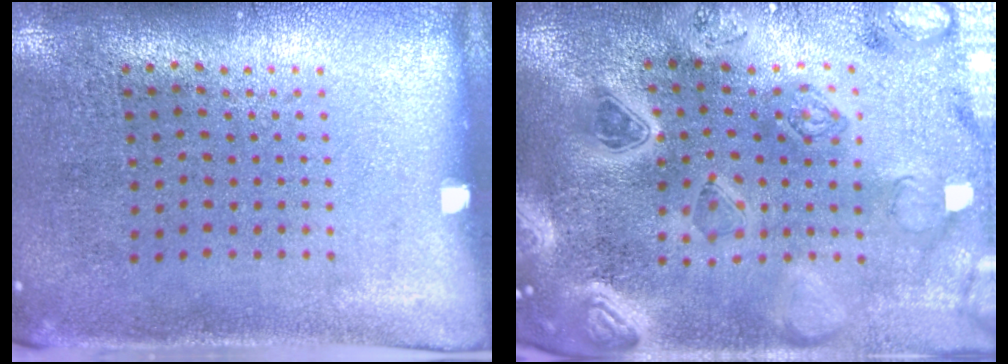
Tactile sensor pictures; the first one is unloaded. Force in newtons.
{"total": 4.8, "press": 4.1, "slide": 2.4}